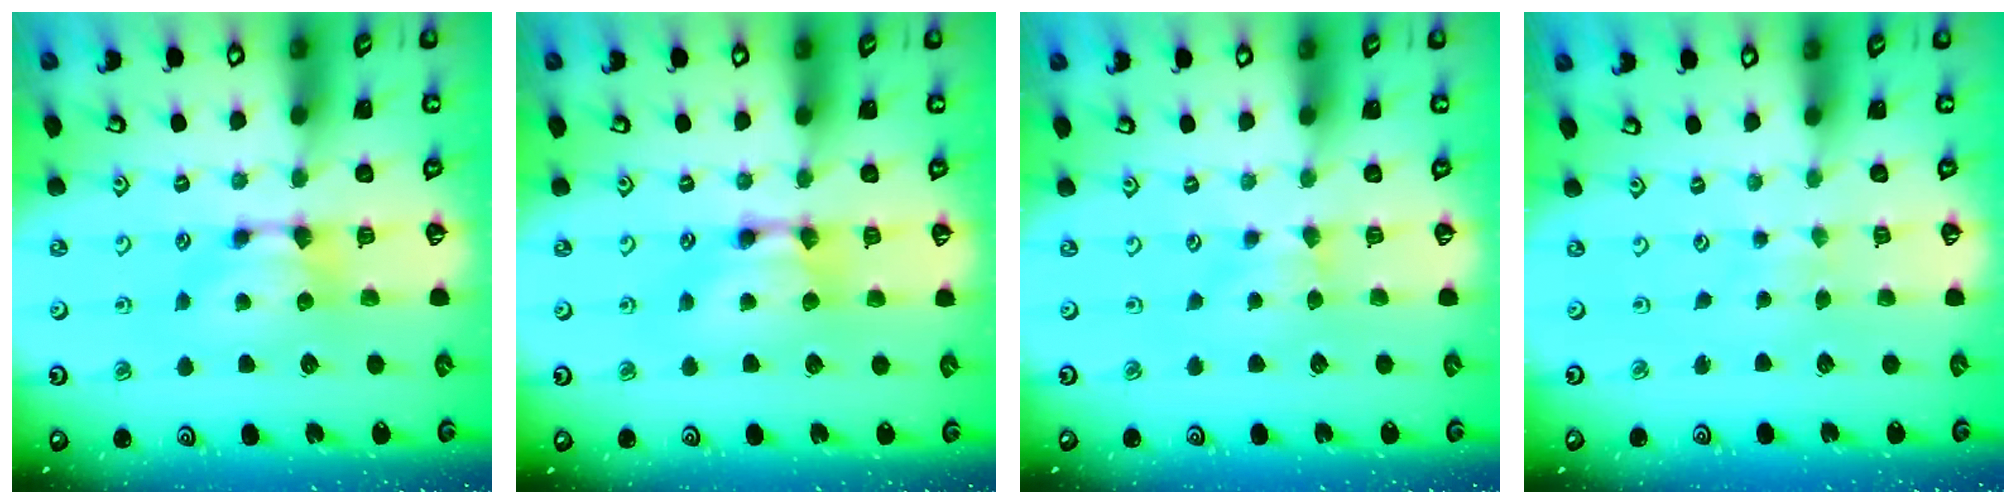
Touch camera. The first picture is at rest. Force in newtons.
{"total": 2.0, "press": 2.0, "slide": 0.1}
{"total": 2.4, "press": 2.3, "slide": 0.5}
{"total": 3.2, "press": 3.2, "slide": 0.2}